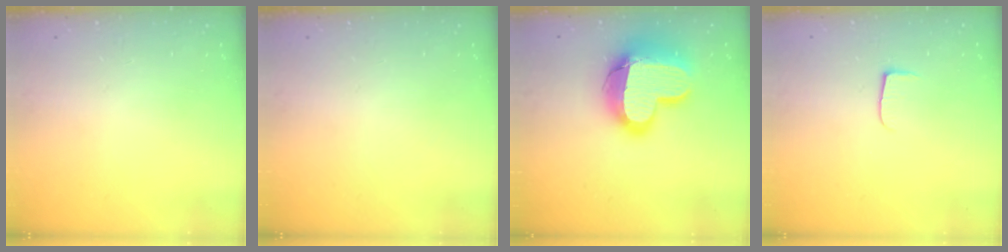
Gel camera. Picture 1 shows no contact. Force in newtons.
{"total": 0.0}
{"total": 18.9, "press": 18.9, "slide": 1.2}
{"total": 5.6, "press": 5.5, "slide": 0.7}